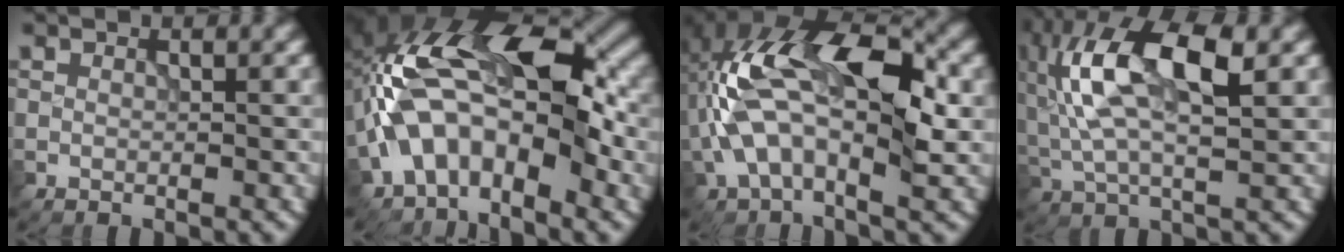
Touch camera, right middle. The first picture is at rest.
{"total": 12.3, "force": [-1.6, 6.2, 10.5], "torque": [-0.176, 0.030, -0.043]}
{"total": 11.3, "force": [0.2, 5.5, 9.9], "torque": [-0.183, 0.026, -0.006]}
{"total": 10.4, "force": [2.4, 4.0, 9.3], "torque": [-0.193, 0.014, 0.039]}